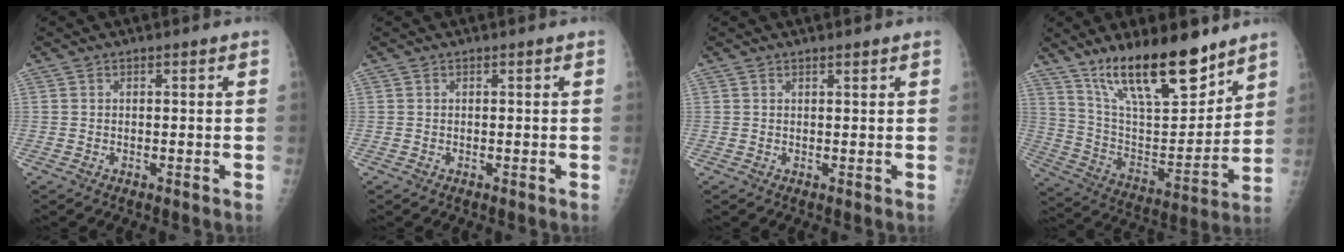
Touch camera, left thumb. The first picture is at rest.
{"total": 0.0}
{"total": 0.7, "force": [0.6, 0.1, 0.4], "torque": [-0.006, -0.004, 0.011]}
{"total": 21.7, "force": [15.3, 7.0, 13.6], "torque": [-0.188, -0.082, 0.272]}